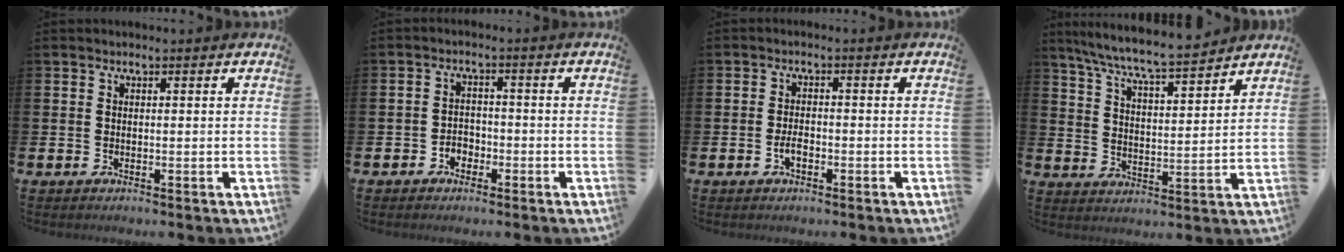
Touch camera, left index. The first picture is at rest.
{"total": 2.2, "force": [-1.6, 1.5, 0.4], "torque": [-0.012, 0.005, -0.035]}
{"total": 2.2, "force": [-0.6, 1.2, 1.7], "torque": [-0.024, 0.000, -0.014]}
{"total": 7.7, "force": [7.3, 0.1, 2.3], "torque": [-0.070, -0.051, 0.127]}